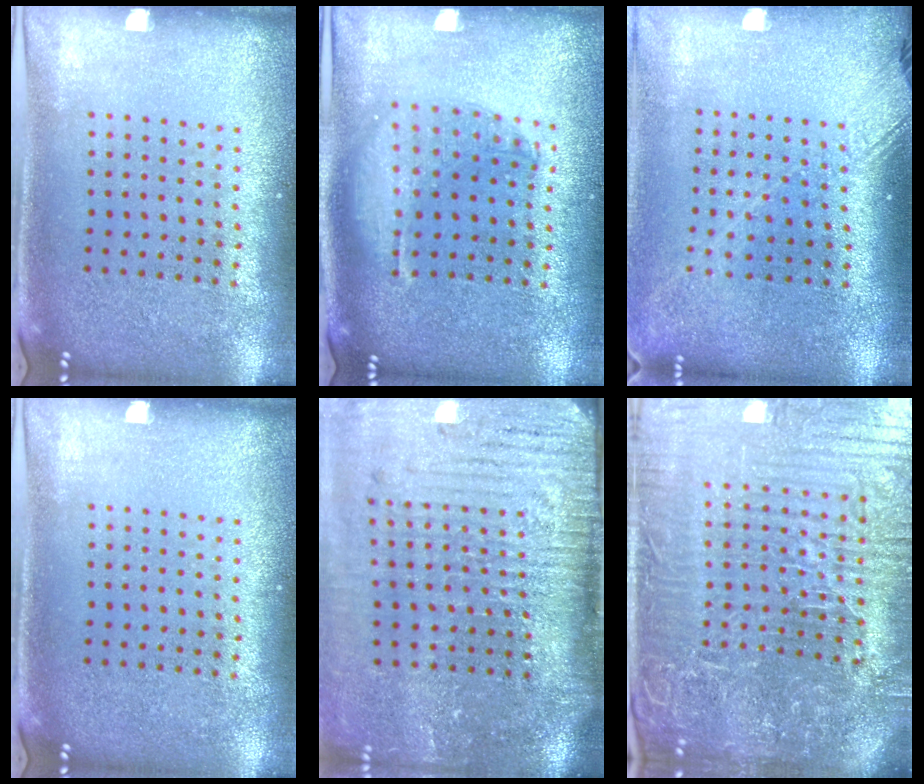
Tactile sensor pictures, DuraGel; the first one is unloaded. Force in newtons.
{"total": 1.3, "press": 1.3, "slide": 0.3}
{"total": 1.8, "press": 1.4, "slide": 1.0}
{"total": 0.0}
{"total": 5.3, "press": 4.4, "slide": 3.0}
{"total": 7.4, "press": 6.6, "slide": 3.5}